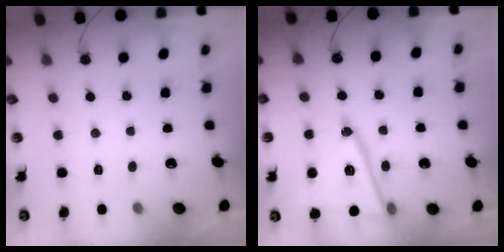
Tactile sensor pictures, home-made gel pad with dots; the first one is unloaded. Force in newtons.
{"total": 16.2, "press": 15.8, "slide": 3.6}